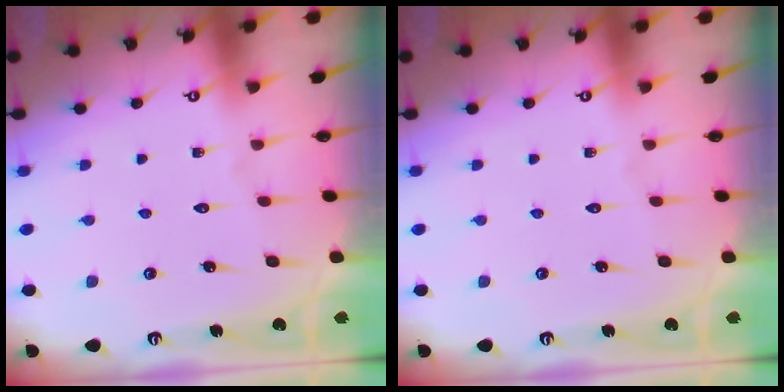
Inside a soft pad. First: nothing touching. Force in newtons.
{"total": 0.0}